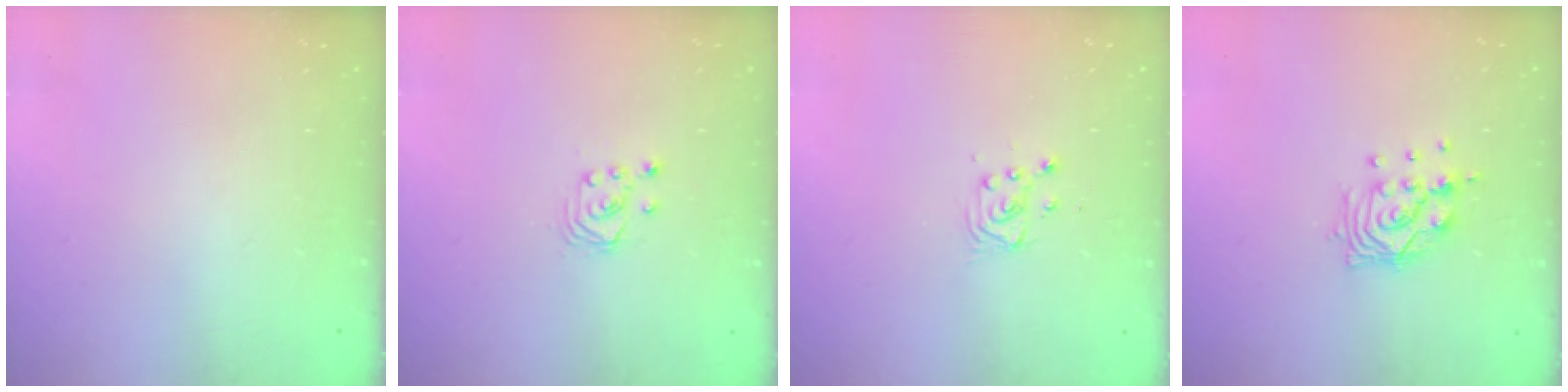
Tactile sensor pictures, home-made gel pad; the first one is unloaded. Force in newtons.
{"total": 2.5, "press": 2.5, "slide": 0.3}
{"total": 2.8, "press": 2.8, "slide": 0.4}
{"total": 10.7, "press": 10.6, "slide": 1.1}